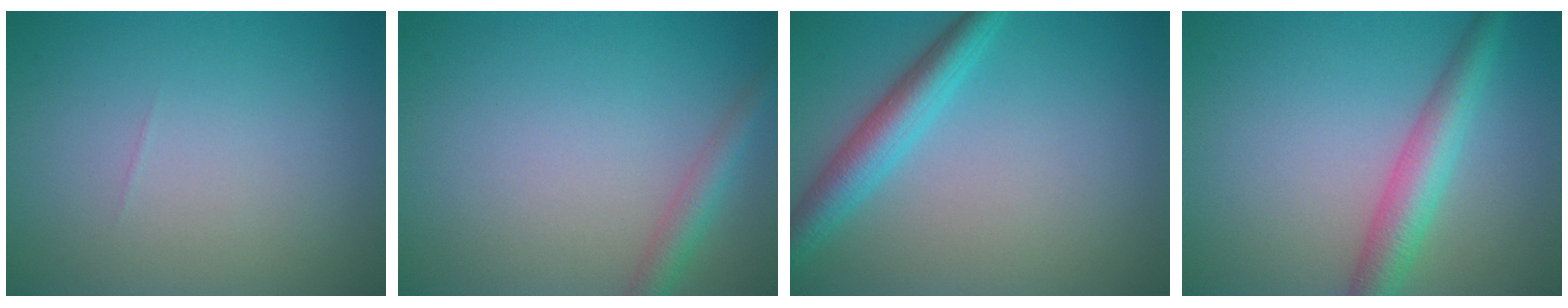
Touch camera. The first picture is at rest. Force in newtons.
{"total": 2.4, "press": 2.4, "slide": 0.2}
{"total": 4.0, "press": 3.9, "slide": 0.2}
{"total": 4.2, "press": 4.2, "slide": 0.2}